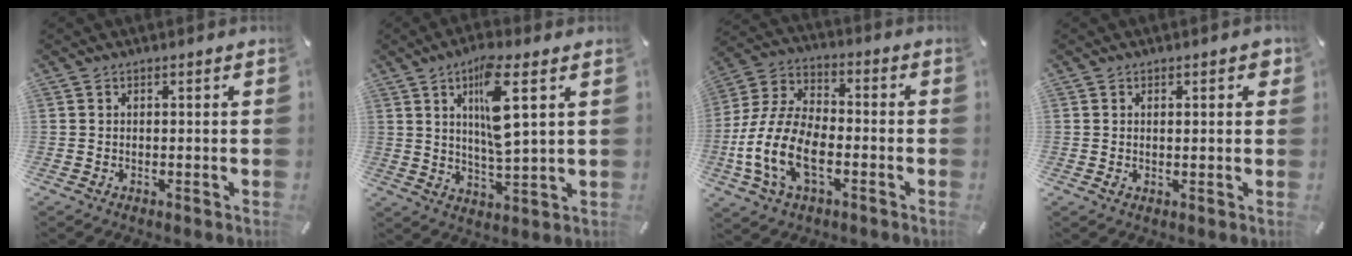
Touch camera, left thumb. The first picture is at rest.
{"total": 11.9, "force": [4.4, 2.8, 10.6], "torque": [-0.184, -0.011, 0.066]}
{"total": 14.4, "force": [-5.8, 8.4, 10.1], "torque": [-0.224, 0.014, -0.105]}
{"total": 2.2, "force": [0.9, 1.2, 1.7], "torque": [-0.019, -0.001, 0.011]}